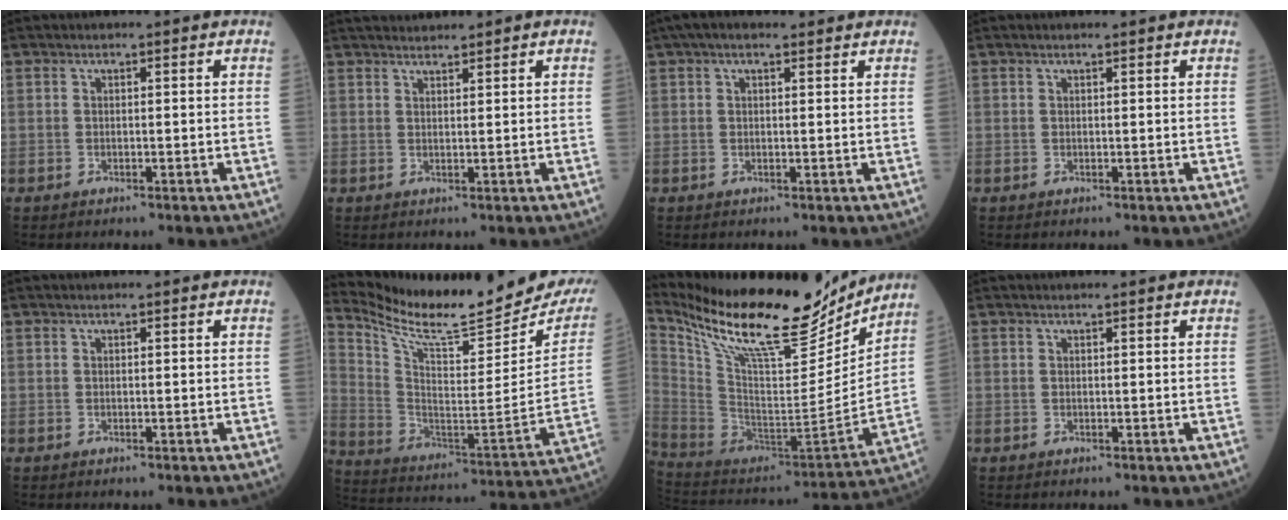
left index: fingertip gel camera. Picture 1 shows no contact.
{"total": 3.4, "force": [3.3, 0.2, 1.1], "torque": [-0.018, 0.016, 0.060]}
{"total": 4.6, "force": [3.3, 1.5, 2.8], "torque": [-0.052, 0.037, 0.054]}
{"total": 0.9, "force": [0.7, 0.1, 0.5], "torque": [-0.010, 0.007, 0.011]}
{"total": 0.9, "force": [0.8, 0.0, 0.4], "torque": [-0.007, 0.007, 0.014]}
{"total": 22.9, "force": [21.0, 3.0, 8.6], "torque": [-0.161, -0.090, 0.312]}
{"total": 26.0, "force": [21.8, 5.9, 13.0], "torque": [-0.244, -0.031, 0.355]}
{"total": 1.5, "force": [1.4, 0.0, 0.5], "torque": [-0.008, 0.011, 0.021]}